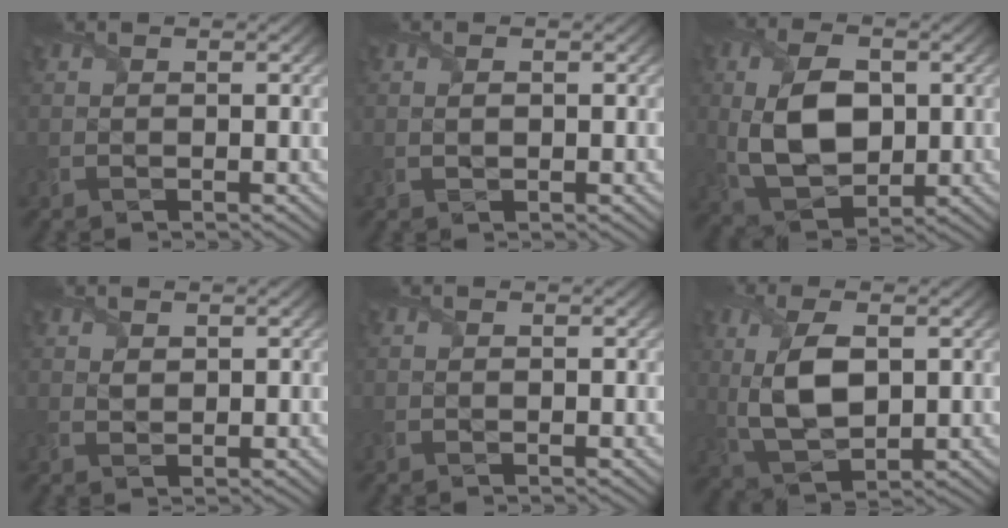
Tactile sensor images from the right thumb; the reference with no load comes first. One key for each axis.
{"total": 0.9, "fx": 0.1, "fy": 0.6, "fz": 0.8, "tx": -0.017, "ty": -0.001, "tz": 0.003}
{"total": 10.6, "fx": 0.4, "fy": 6.6, "fz": 8.3, "tx": -0.195, "ty": 0.001, "tz": 0.006}
{"total": 1.0, "fx": 0.7, "fy": 0.5, "fz": 0.4, "tx": -0.013, "ty": -0.002, "tz": 0.016}
{"total": 0.0}
{"total": 8.2, "fx": 1.2, "fy": 4.2, "fz": 6.9, "tx": -0.161, "ty": 0.000, "tz": 0.027}